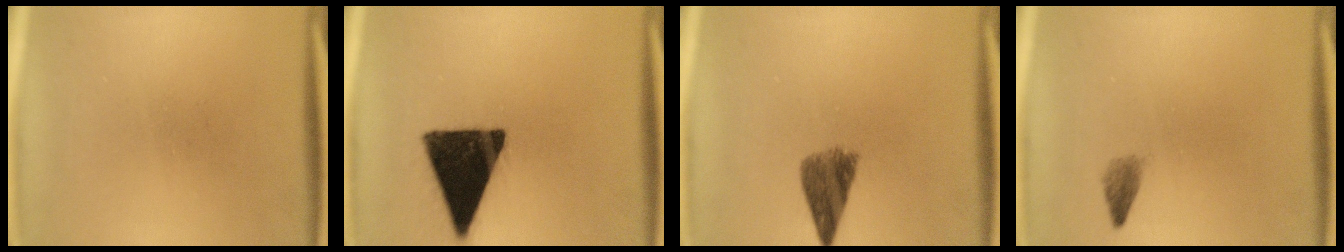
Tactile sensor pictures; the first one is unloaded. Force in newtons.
{"total": 17.1}
{"total": 5.3}
{"total": 1.4}